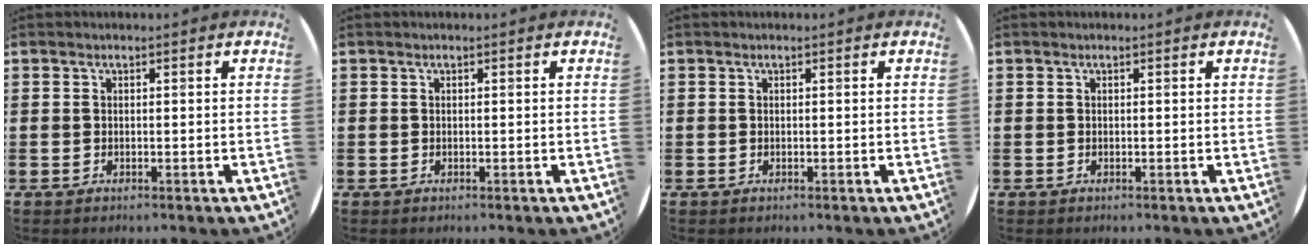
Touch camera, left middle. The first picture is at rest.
{"total": 0.0}
{"total": 0.0}
{"total": 0.0}